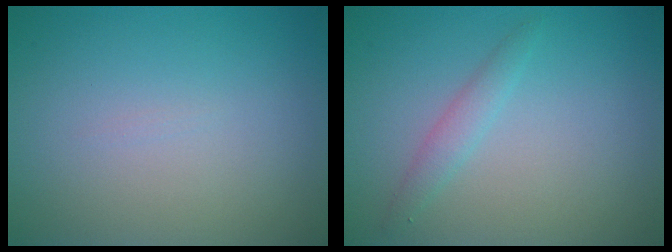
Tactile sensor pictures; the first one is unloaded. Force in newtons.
{"total": 1.6, "press": 1.6, "slide": 0.1}